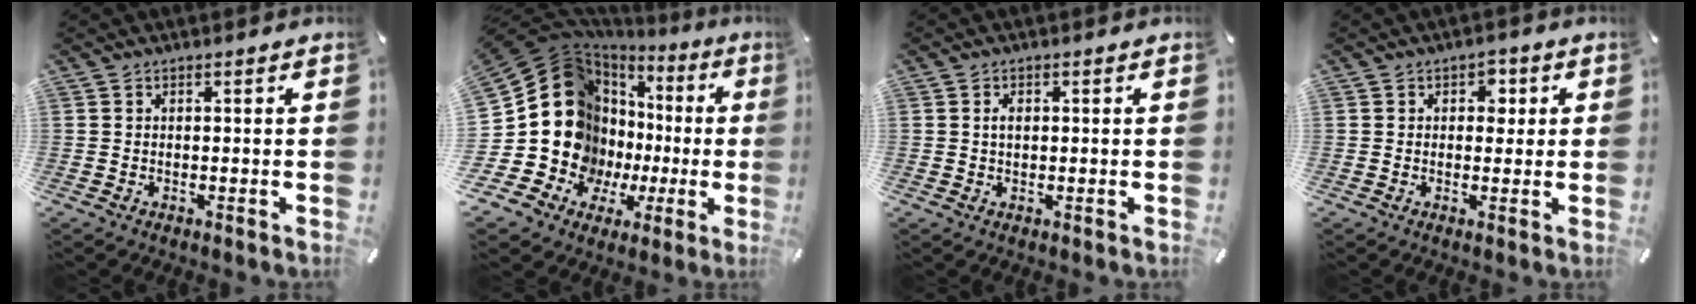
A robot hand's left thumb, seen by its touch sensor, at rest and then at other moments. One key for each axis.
{"total": 22.4, "fx": 1.3, "fy": 18.2, "fz": 12.9, "tx": -0.234, "ty": -0.053, "tz": 0.065}
{"total": 2.0, "fx": 0.3, "fy": 1.2, "fz": 1.5, "tx": -0.032, "ty": 0.005, "tz": 0.004}
{"total": 3.5, "fx": 0.6, "fy": 2.6, "fz": 2.1, "tx": -0.013, "ty": -0.004, "tz": 0.001}